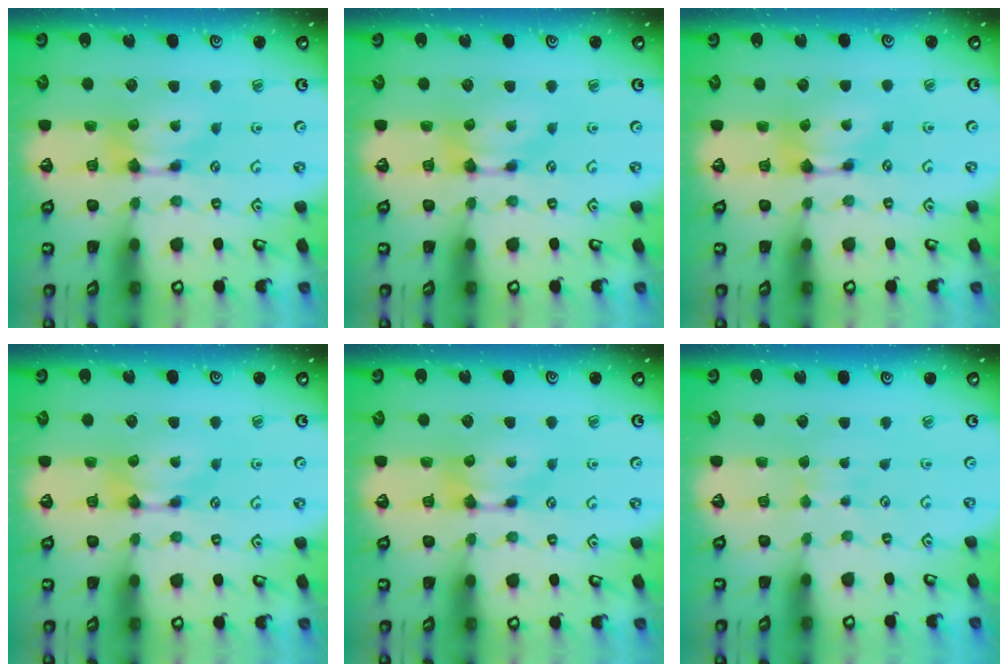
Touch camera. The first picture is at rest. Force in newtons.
{"total": 0.0}
{"total": 1.1, "press": 0.4, "slide": 1.1}
{"total": 0.0}
{"total": 0.0}
{"total": 2.9, "press": 2.9, "slide": 0.4}